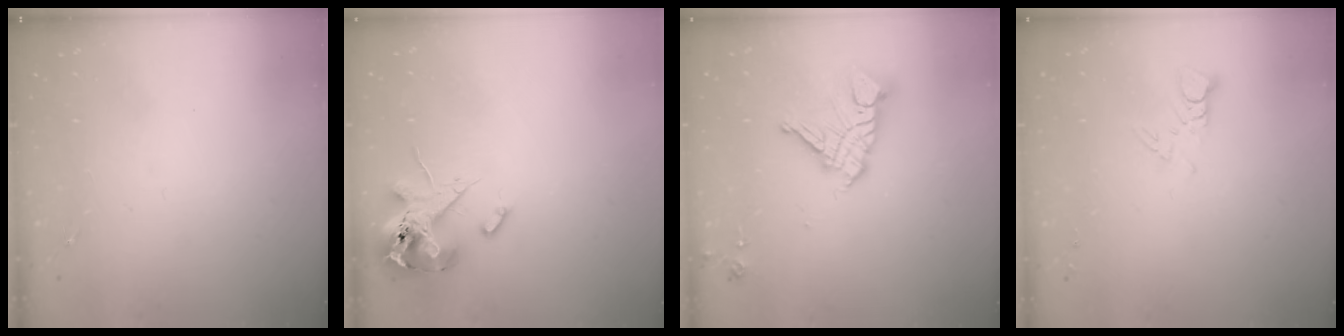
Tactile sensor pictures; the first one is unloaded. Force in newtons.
{"total": 14.2, "press": 14.0, "slide": 2.4}
{"total": 14.0, "press": 13.9, "slide": 1.5}
{"total": 3.8, "press": 3.8, "slide": 0.3}